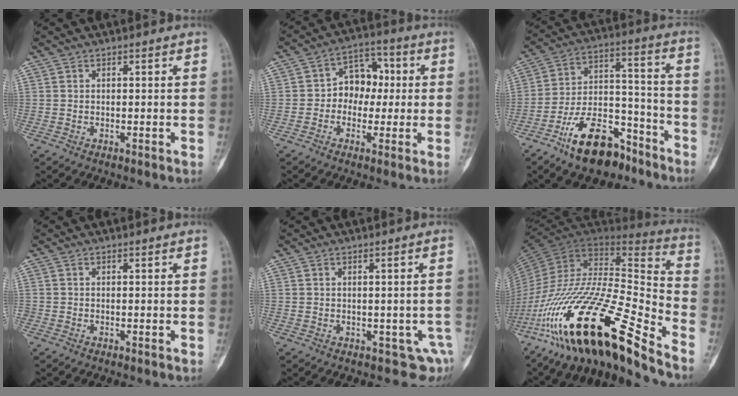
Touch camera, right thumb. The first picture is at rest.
{"total": 8.7, "force": [0.0, 6.8, 5.4], "torque": [-0.036, 0.029, -0.012]}
{"total": 16.4, "force": [-10.9, 8.0, 9.3], "torque": [-0.135, 0.091, -0.188]}
{"total": 0.0}
{"total": 3.8, "force": [-1.0, 2.7, 2.4], "torque": [-0.002, 0.004, -0.002]}
{"total": 30.3, "force": [-20.5, 6.1, 21.5], "torque": [-0.393, 0.053, -0.363]}